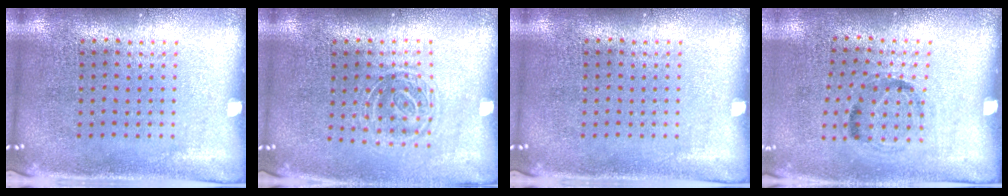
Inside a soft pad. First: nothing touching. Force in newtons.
{"total": 1.2, "press": 1.0, "slide": 0.7}
{"total": 0.0}
{"total": 1.1, "press": 0.6, "slide": 0.9}